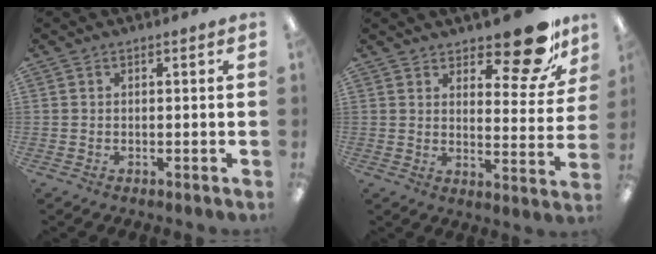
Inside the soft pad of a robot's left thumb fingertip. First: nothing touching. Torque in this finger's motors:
{"motor_torque": [0.32, 0.31, -0.02, -0.21, 0.08]}